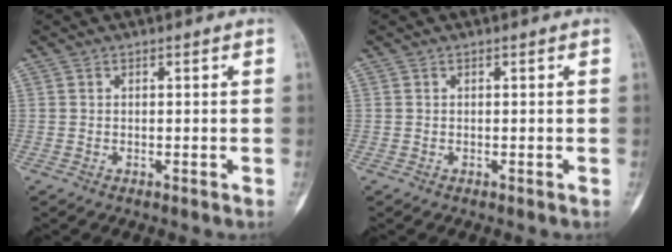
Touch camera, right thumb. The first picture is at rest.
{"total": 0.0}